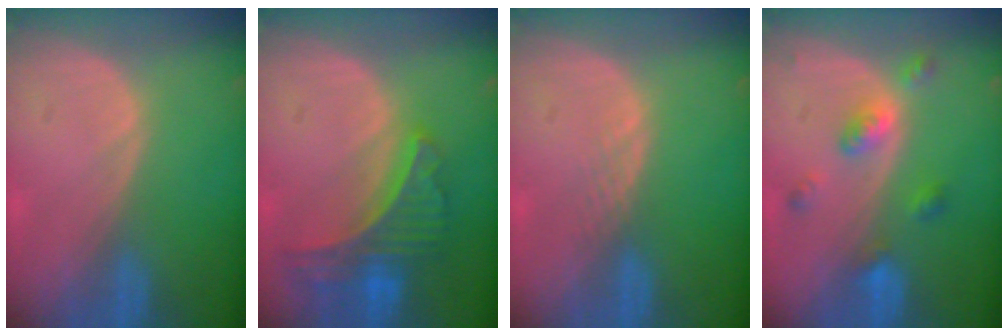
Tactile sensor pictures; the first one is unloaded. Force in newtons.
{"total": 7.9, "press": 7.0, "slide": 3.7}
{"total": 1.3, "press": 1.2, "slide": 0.1}
{"total": 5.3, "press": 4.6, "slide": 2.5}